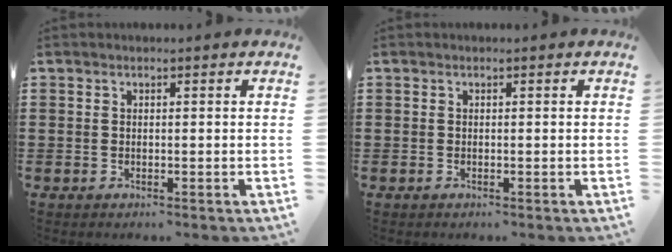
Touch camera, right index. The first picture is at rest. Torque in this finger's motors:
{"motor_torque": [-0.53, 1.60, 0.00, -0.01]}